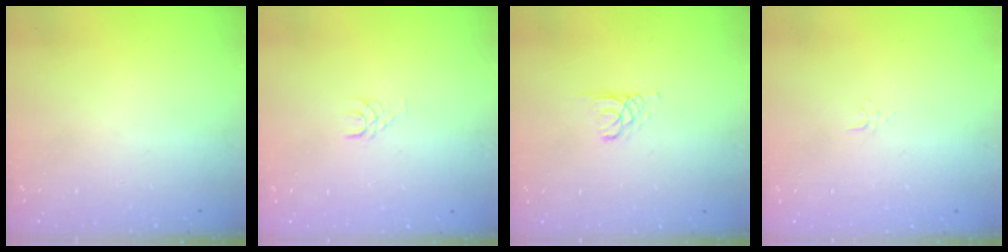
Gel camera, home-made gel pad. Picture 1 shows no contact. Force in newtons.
{"total": 3.7, "press": 3.7, "slide": 0.4}
{"total": 2.1, "press": 2.1, "slide": 0.2}
{"total": 2.6, "press": 2.6, "slide": 0.3}